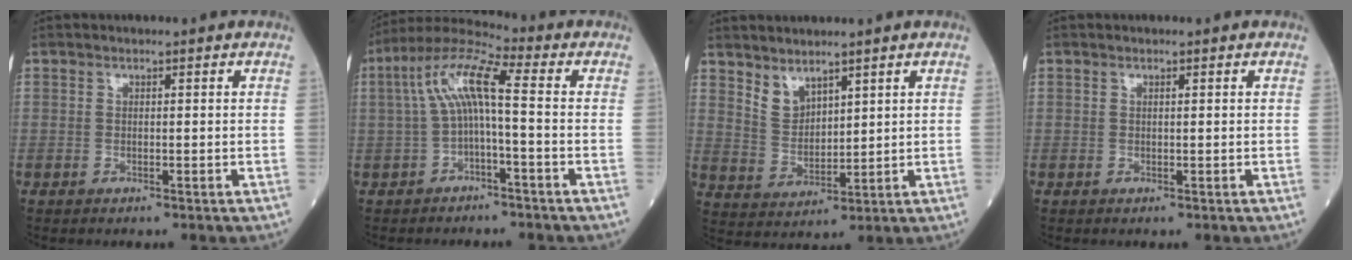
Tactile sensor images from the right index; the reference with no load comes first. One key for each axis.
{"total": 8.5, "fx": -0.1, "fy": 1.0, "fz": 8.5, "tx": -0.168, "ty": 0.039, "tz": -0.007}
{"total": 4.6, "fx": 3.6, "fy": 2.1, "fz": 1.9, "tx": -0.045, "ty": 0.000, "tz": 0.084}
{"total": 0.0}